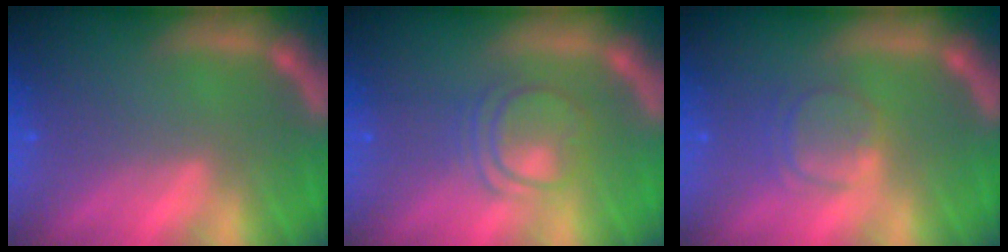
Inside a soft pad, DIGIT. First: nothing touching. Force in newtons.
{"total": 4.0}
{"total": 3.0}